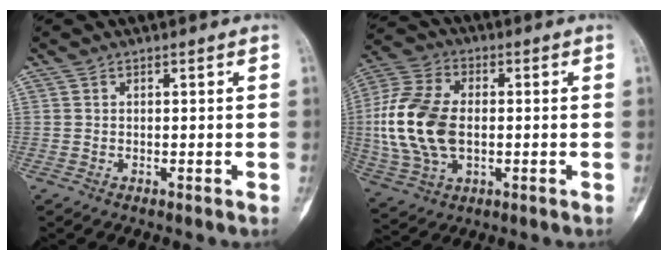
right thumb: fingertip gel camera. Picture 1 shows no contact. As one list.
[{"total": 17.1, "force": [-0.4, 10.6, 13.4], "torque": [-0.280, 0.011, -0.005]}]